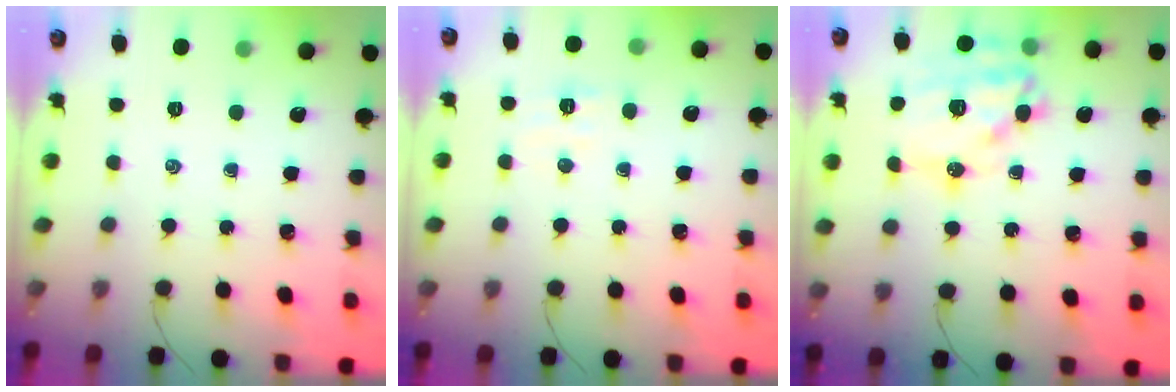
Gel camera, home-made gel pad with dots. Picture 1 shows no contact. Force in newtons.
{"total": 5.0, "press": 4.9, "slide": 1.2}
{"total": 16.6, "press": 16.3, "slide": 3.0}